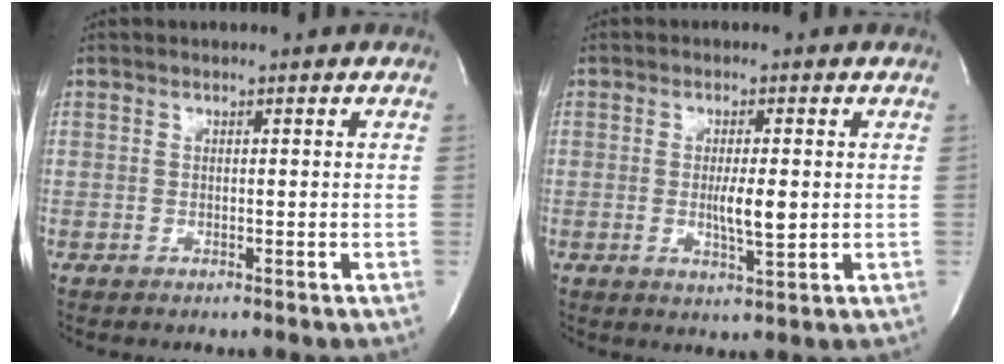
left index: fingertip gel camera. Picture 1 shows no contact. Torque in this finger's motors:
{"motor_torque": [0.48, 0.10, 0.12, 0.04]}